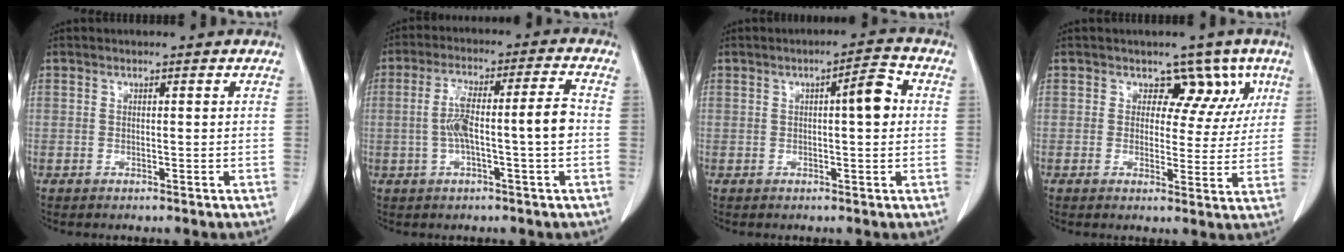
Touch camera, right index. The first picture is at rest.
{"total": 9.1, "force": [-1.0, 0.8, 9.0], "torque": [-0.166, 0.026, -0.018]}
{"total": 4.6, "force": [0.6, 0.8, 4.5], "torque": [-0.063, 0.011, 0.004]}
{"total": 6.1, "force": [3.0, 4.6, 2.5], "torque": [0.000, 0.008, 0.031]}